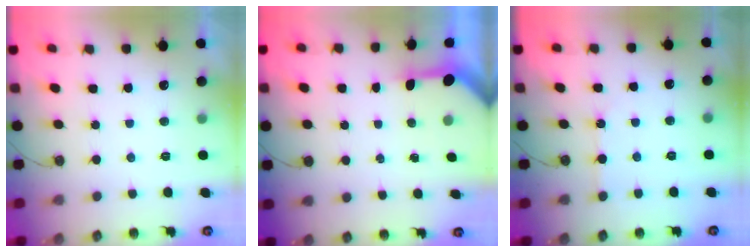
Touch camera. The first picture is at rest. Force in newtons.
{"total": 3.4, "press": 3.4, "slide": 0.4}
{"total": 2.7, "press": 2.7, "slide": 0.5}